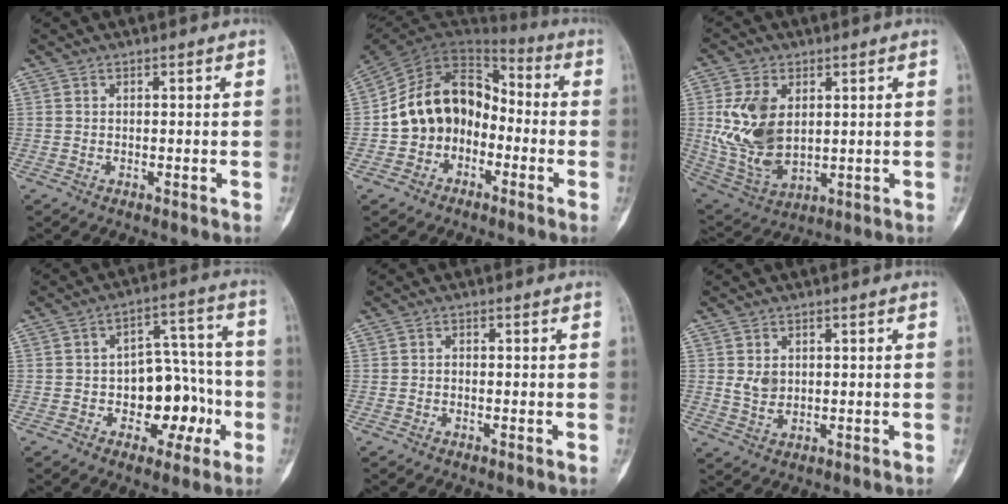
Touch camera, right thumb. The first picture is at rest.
{"total": 15.0, "force": [-3.3, 11.9, 8.6], "torque": [-0.119, 0.068, -0.069]}
{"total": 14.2, "force": [2.4, 8.9, 10.7], "torque": [-0.198, -0.016, 0.062]}
{"total": 12.7, "force": [-3.3, 8.4, 9.0], "torque": [-0.071, 0.053, -0.042]}
{"total": 0.6, "force": [-0.2, 0.4, 0.3], "torque": [-0.004, 0.002, -0.008]}
{"total": 3.6, "force": [0.8, 2.7, 2.3], "torque": [-0.031, -0.008, 0.023]}